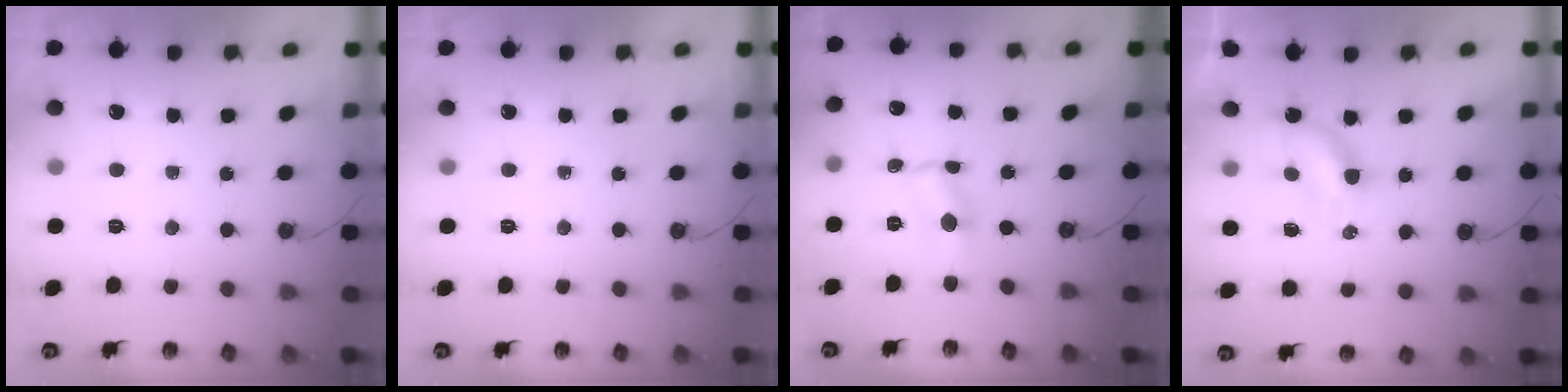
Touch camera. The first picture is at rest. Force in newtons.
{"total": 0.0}
{"total": 1.9, "press": 1.9, "slide": 0.2}
{"total": 4.1, "press": 4.0, "slide": 0.5}